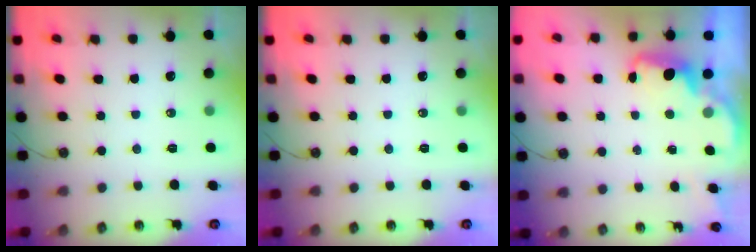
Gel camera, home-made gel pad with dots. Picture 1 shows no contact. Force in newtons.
{"total": 0.0}
{"total": 2.3, "press": 2.3, "slide": 0.5}